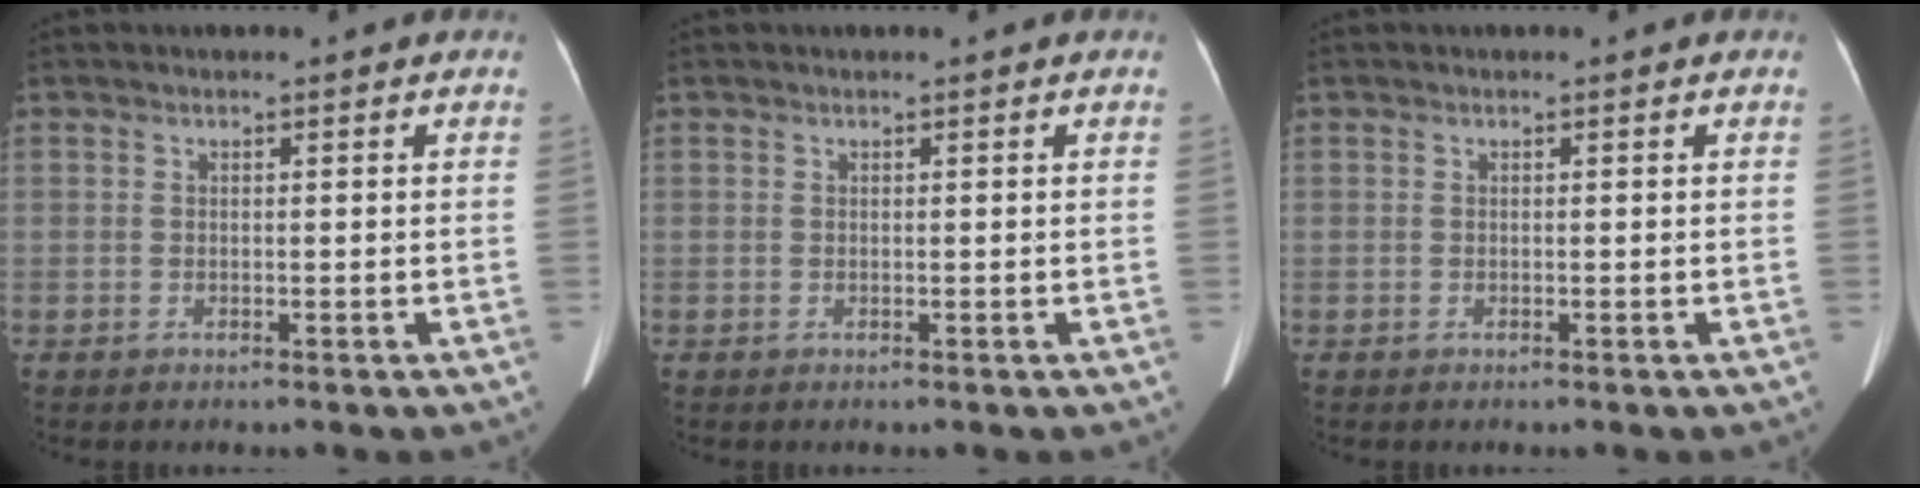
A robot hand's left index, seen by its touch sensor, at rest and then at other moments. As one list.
[{"total": 0.0}, {"total": 0.0}]